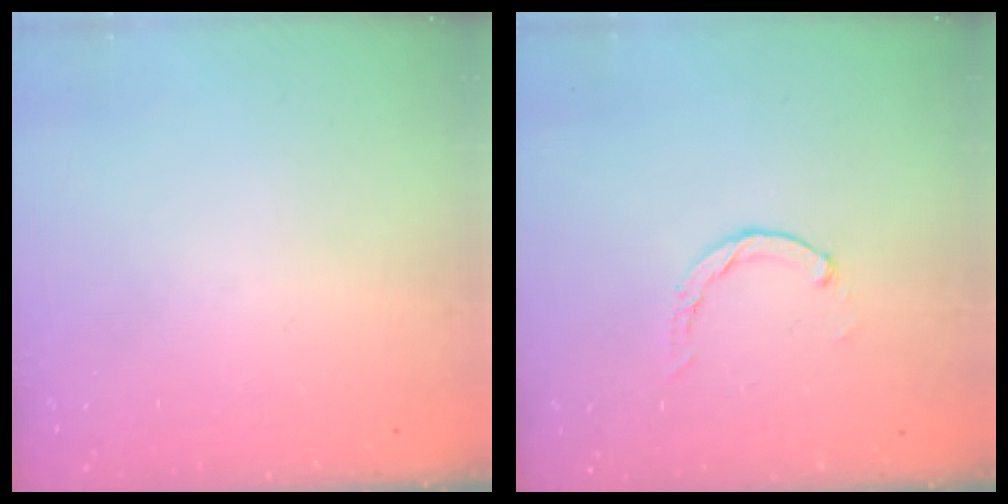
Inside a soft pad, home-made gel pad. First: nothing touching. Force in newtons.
{"total": 0.0}